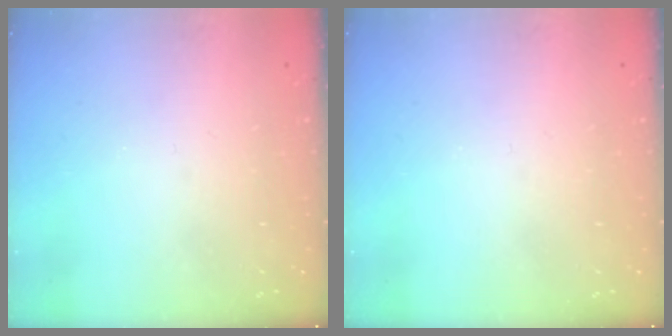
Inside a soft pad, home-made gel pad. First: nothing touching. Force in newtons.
{"total": 0.0}